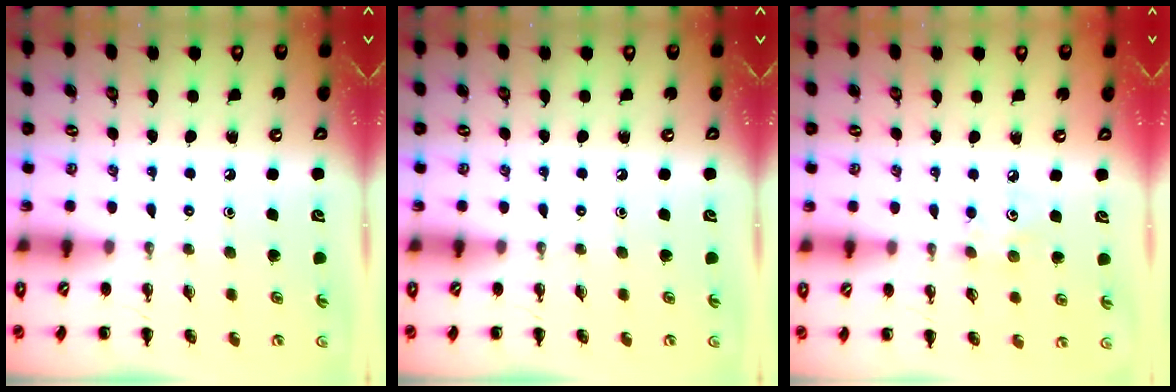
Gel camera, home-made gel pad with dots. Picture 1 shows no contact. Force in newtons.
{"total": 0.0}
{"total": 3.8, "press": 3.7, "slide": 0.9}